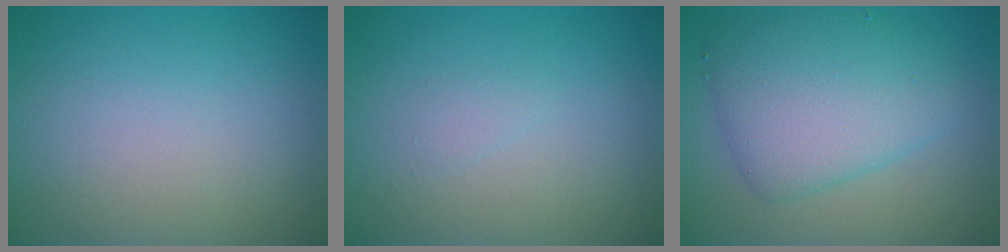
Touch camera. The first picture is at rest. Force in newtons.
{"total": 0.7, "press": 0.7, "slide": 0.1}
{"total": 6.5, "press": 6.5, "slide": 0.0}